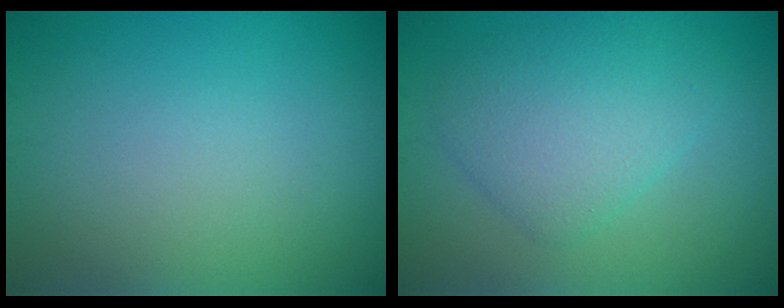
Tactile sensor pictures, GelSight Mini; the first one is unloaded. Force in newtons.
{"total": 4.3, "press": 4.3, "slide": 0.2}